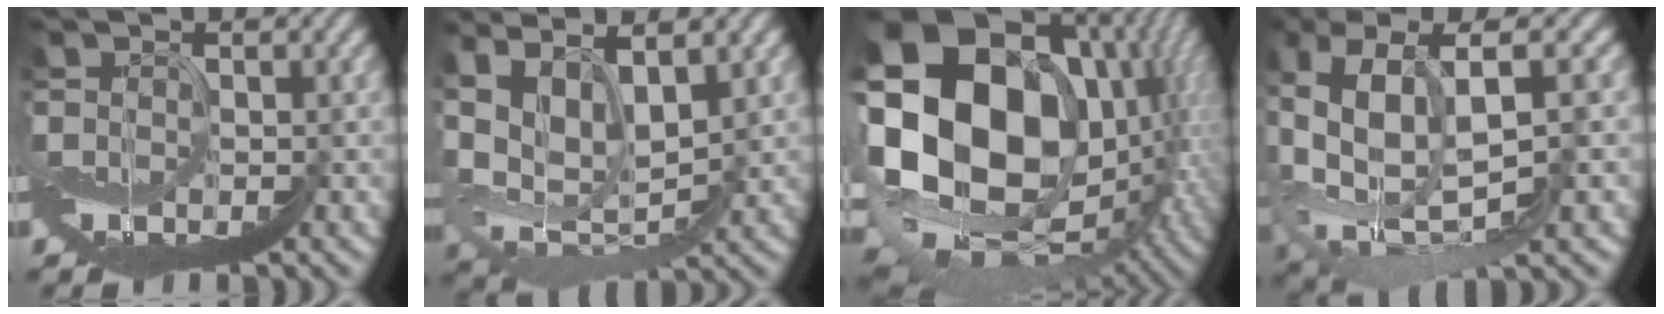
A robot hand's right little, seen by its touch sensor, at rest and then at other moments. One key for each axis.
{"total": 8.0, "fx": 5.7, "fy": 2.6, "fz": 5.1, "tx": -0.132, "ty": 0.007, "tz": 0.103}
{"total": 17.3, "fx": 4.6, "fy": 13.4, "fz": 9.9, "tx": -0.235, "ty": -0.029, "tz": 0.092}
{"total": 8.6, "fx": 3.0, "fy": 3.8, "fz": 7.1, "tx": -0.192, "ty": -0.005, "tz": 0.068}